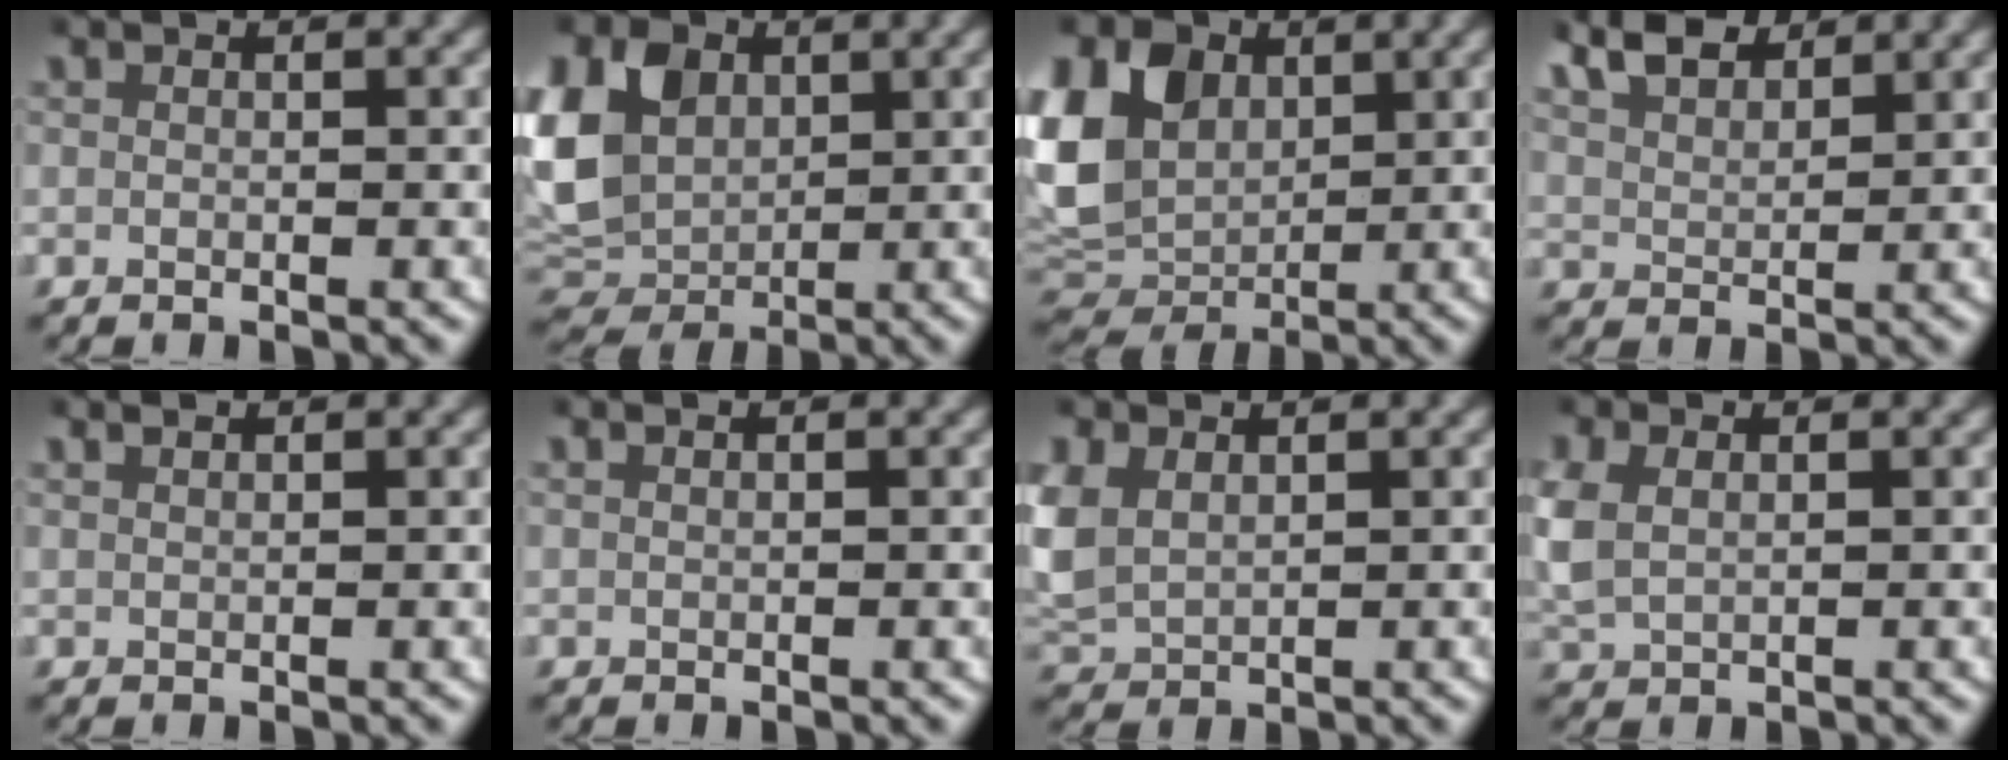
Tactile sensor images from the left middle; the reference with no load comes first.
{"total": 9.2, "force": [1.1, 7.8, 4.6], "torque": [-0.115, -0.023, 0.026]}
{"total": 10.5, "force": [1.4, 8.8, 5.4], "torque": [-0.132, -0.019, 0.029]}
{"total": 5.0, "force": [4.0, 2.3, 1.8], "torque": [-0.050, -0.003, 0.075]}
{"total": 1.4, "force": [1.3, 0.3, 0.3], "torque": [-0.002, 0.000, 0.024]}
{"total": 0.8, "force": [0.7, 0.2, 0.2], "torque": [0.001, 0.002, 0.011]}
{"total": 5.0, "force": [1.1, 4.1, 2.5], "torque": [-0.097, -0.017, 0.034]}
{"total": 3.9, "force": [0.7, 3.1, 2.3], "torque": [-0.079, -0.010, 0.021]}